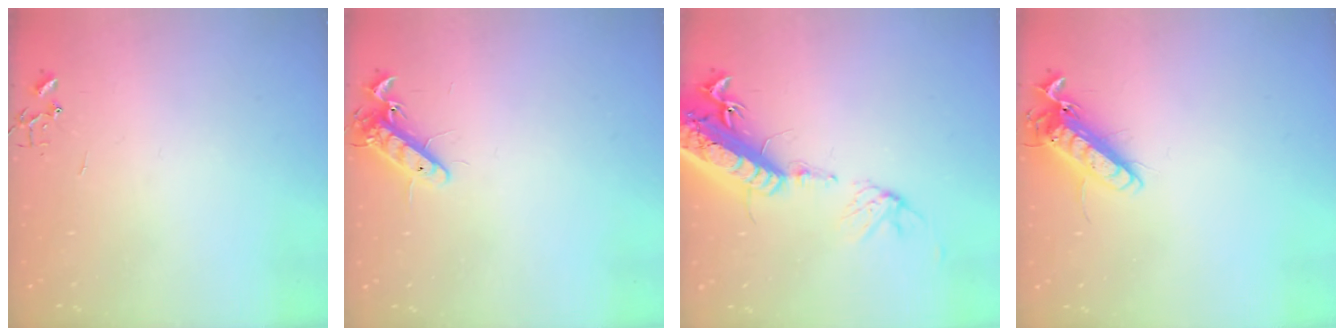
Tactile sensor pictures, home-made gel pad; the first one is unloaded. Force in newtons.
{"total": 10.7, "press": 10.5, "slide": 1.9}
{"total": 21.7, "press": 21.1, "slide": 4.7}
{"total": 14.2, "press": 14.0, "slide": 2.5}